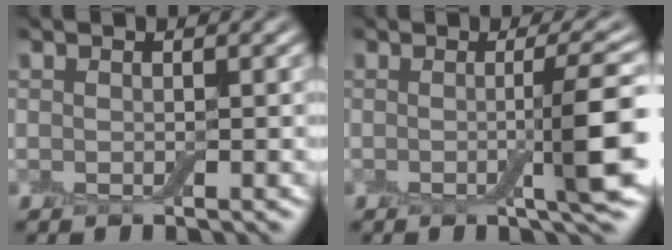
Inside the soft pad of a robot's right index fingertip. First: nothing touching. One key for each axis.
{"total": 5.2, "fx": -0.5, "fy": 0.6, "fz": 5.1, "tx": -0.072, "ty": -0.001, "tz": -0.010}